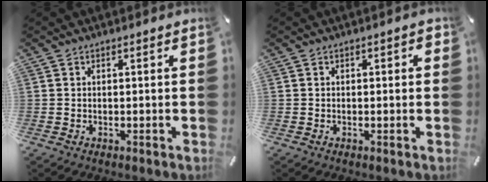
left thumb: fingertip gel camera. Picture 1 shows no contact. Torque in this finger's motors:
{"motor_torque": [-0.11, -0.42, -0.02, 0.28, 0.04]}